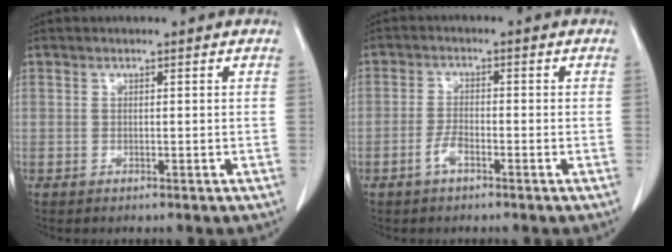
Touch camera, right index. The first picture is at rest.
{"total": 2.8, "force": [-1.6, 0.8, 2.0], "torque": [-0.041, 0.003, -0.035]}